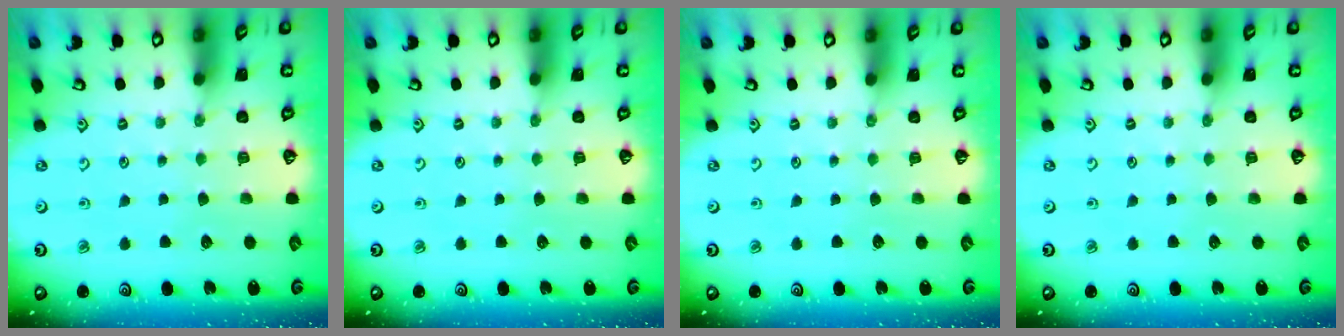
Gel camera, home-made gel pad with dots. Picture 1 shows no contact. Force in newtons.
{"total": 0.0}
{"total": 0.0}
{"total": 0.0}